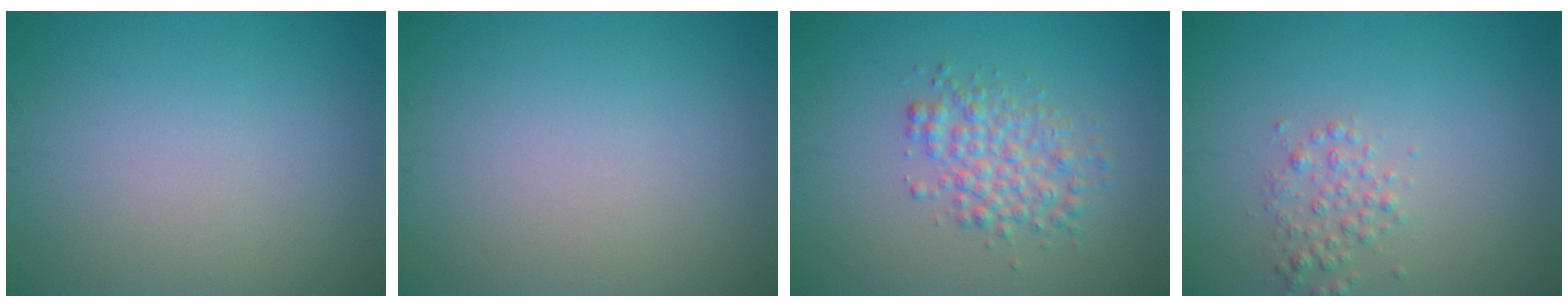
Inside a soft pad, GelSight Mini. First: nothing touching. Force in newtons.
{"total": 0.0}
{"total": 3.5, "press": 3.5, "slide": 0.1}
{"total": 1.8, "press": 1.8, "slide": 0.0}